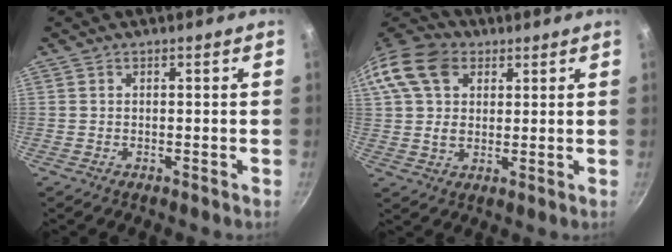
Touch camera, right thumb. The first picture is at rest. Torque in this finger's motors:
{"motor_torque": [0.39, 1.76, 0.39, -0.37, 0.13]}